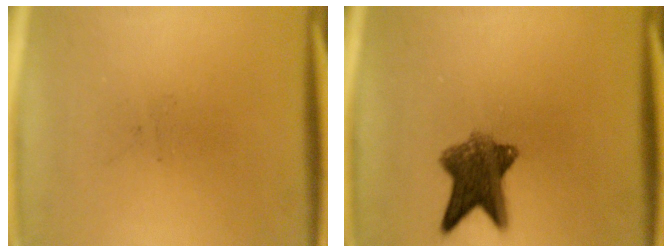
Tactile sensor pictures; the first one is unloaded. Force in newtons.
{"total": 7.7}